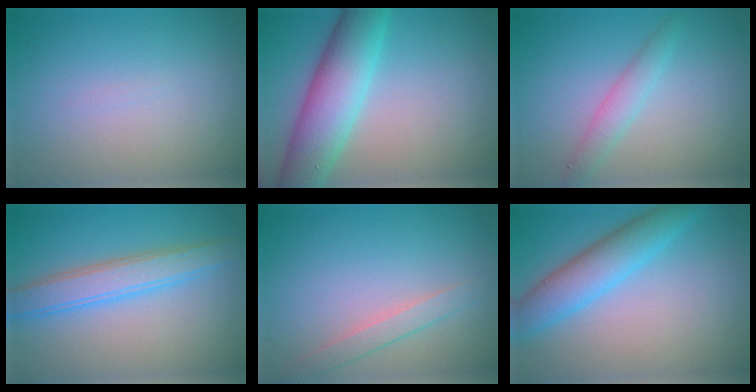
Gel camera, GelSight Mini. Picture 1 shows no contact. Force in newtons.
{"total": 7.1, "press": 7.1, "slide": 0.3}
{"total": 2.5, "press": 2.5, "slide": 0.1}
{"total": 3.9, "press": 3.9, "slide": 0.1}
{"total": 1.7, "press": 1.7, "slide": 0.1}
{"total": 4.7, "press": 4.7, "slide": 0.1}